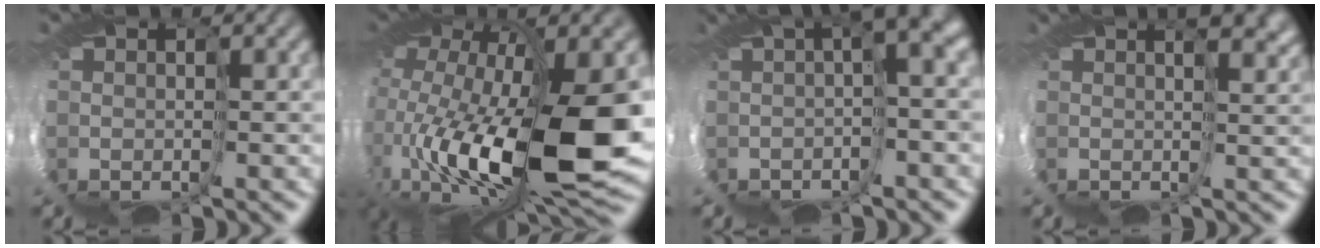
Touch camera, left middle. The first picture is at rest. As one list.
[{"total": 10.2, "force": [0.6, 3.0, 9.7], "torque": [-0.210, -0.029, 0.030]}, {"total": 3.2, "force": [0.2, -2.5, 2.1], "torque": [-0.042, -0.001, 0.001]}, {"total": 2.8, "force": [2.0, -0.6, 2.0], "torque": [-0.030, 0.000, 0.043]}]